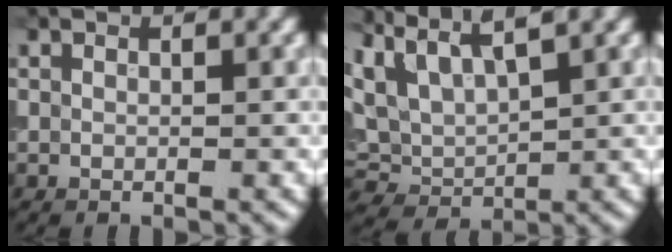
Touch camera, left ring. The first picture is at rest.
{"total": 4.7, "force": [3.1, 1.7, 3.0], "torque": [-0.080, 0.006, 0.057]}